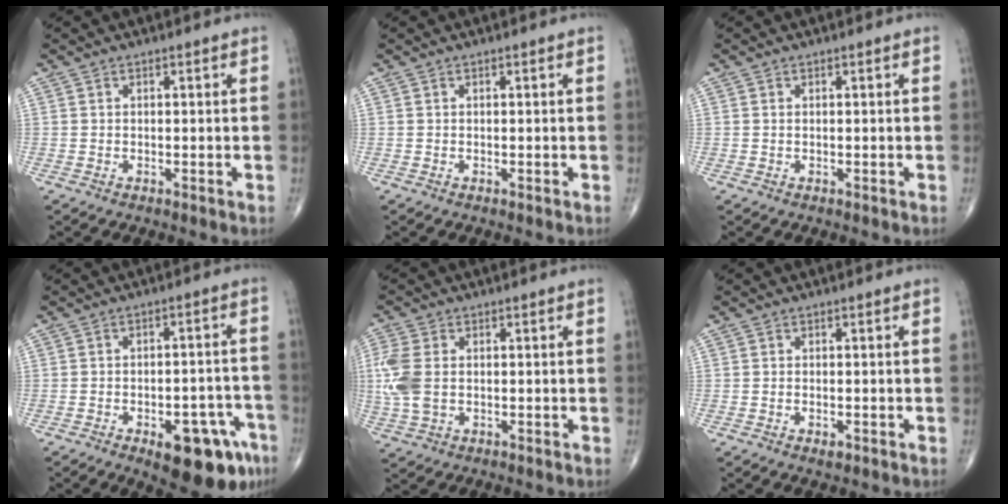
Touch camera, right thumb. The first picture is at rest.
{"total": 0.0}
{"total": 0.0}
{"total": 14.1, "force": [-7.4, 5.9, 10.4], "torque": [-0.096, 0.040, -0.089]}
{"total": 7.7, "force": [0.1, 4.9, 5.9], "torque": [-0.159, 0.003, 0.001]}
{"total": 1.4, "force": [-0.7, 0.7, 1.0], "torque": [-0.018, 0.001, -0.009]}